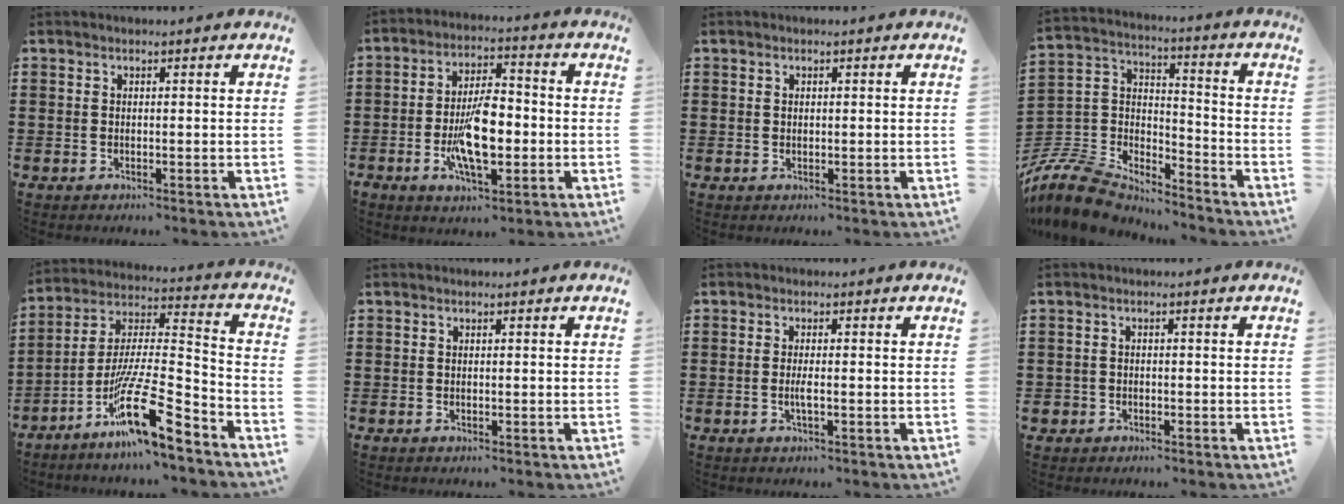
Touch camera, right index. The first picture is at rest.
{"total": 10.2, "force": [-2.4, 4.4, 8.9], "torque": [-0.187, -0.004, -0.045]}
{"total": 0.6, "force": [0.2, 0.5, 0.2], "torque": [-0.005, 0.004, 0.005]}
{"total": 8.8, "force": [-8.0, 2.9, 2.1], "torque": [-0.079, -0.002, -0.167]}
{"total": 16.8, "force": [-10.8, 3.0, 12.6], "torque": [-0.231, 0.022, -0.191]}
{"total": 0.0}
{"total": 2.0, "force": [-0.5, 0.3, 1.9], "torque": [-0.044, -0.003, -0.012]}
{"total": 1.4, "force": [-0.9, 1.0, 0.0], "torque": [-0.005, 0.002, -0.022]}